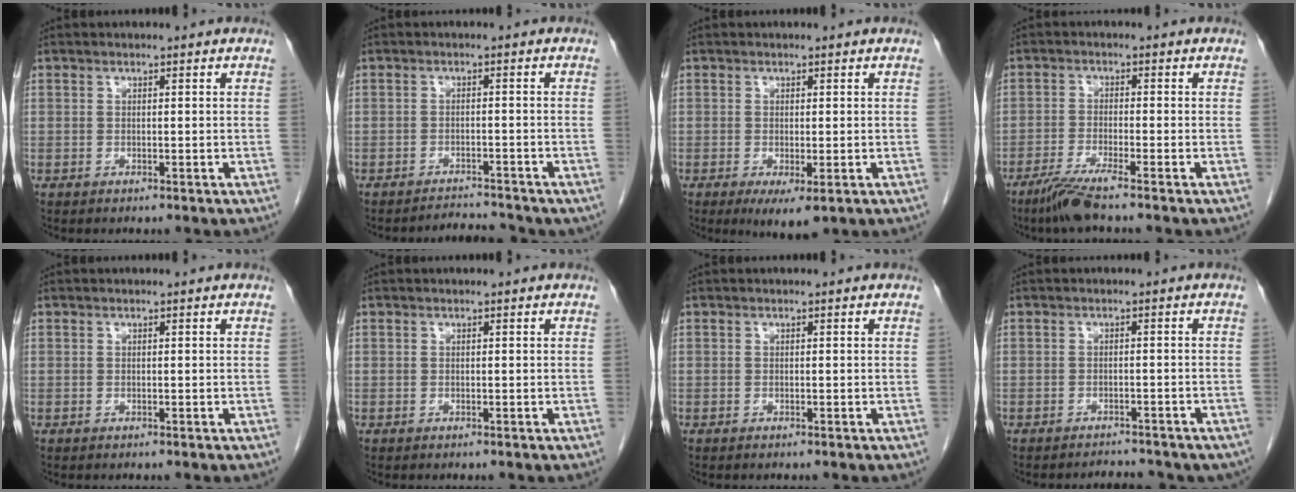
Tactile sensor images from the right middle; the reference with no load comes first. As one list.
[{"total": 3.5, "force": [-3.5, 0.1, -0.1], "torque": [-0.002, -0.003, -0.052]}, {"total": 4.1, "force": [-1.6, 1.1, 3.6], "torque": [-0.053, -0.012, -0.016]}, {"total": 5.0, "force": [-3.7, -0.6, 3.2], "torque": [-0.068, -0.017, -0.079]}, {"total": 0.0}, {"total": 0.0}, {"total": 0.0}, {"total": 7.0, "force": [-6.4, 2.1, 1.8], "torque": [-0.020, 0.006, -0.065]}]